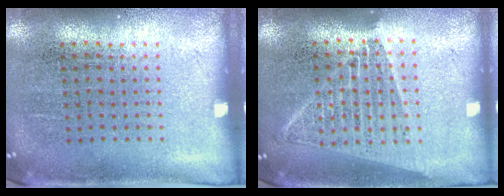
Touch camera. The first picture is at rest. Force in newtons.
{"total": 1.5, "press": 1.4, "slide": 0.7}